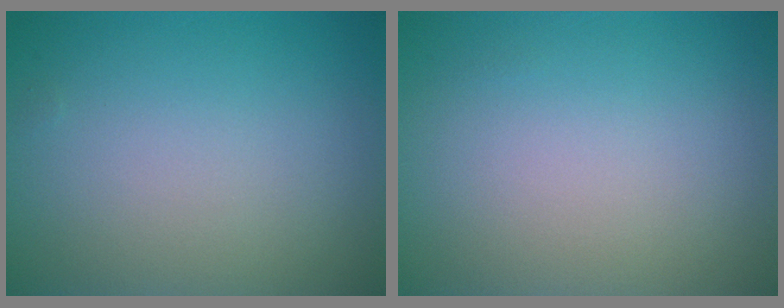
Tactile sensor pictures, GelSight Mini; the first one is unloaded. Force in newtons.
{"total": 0.0}